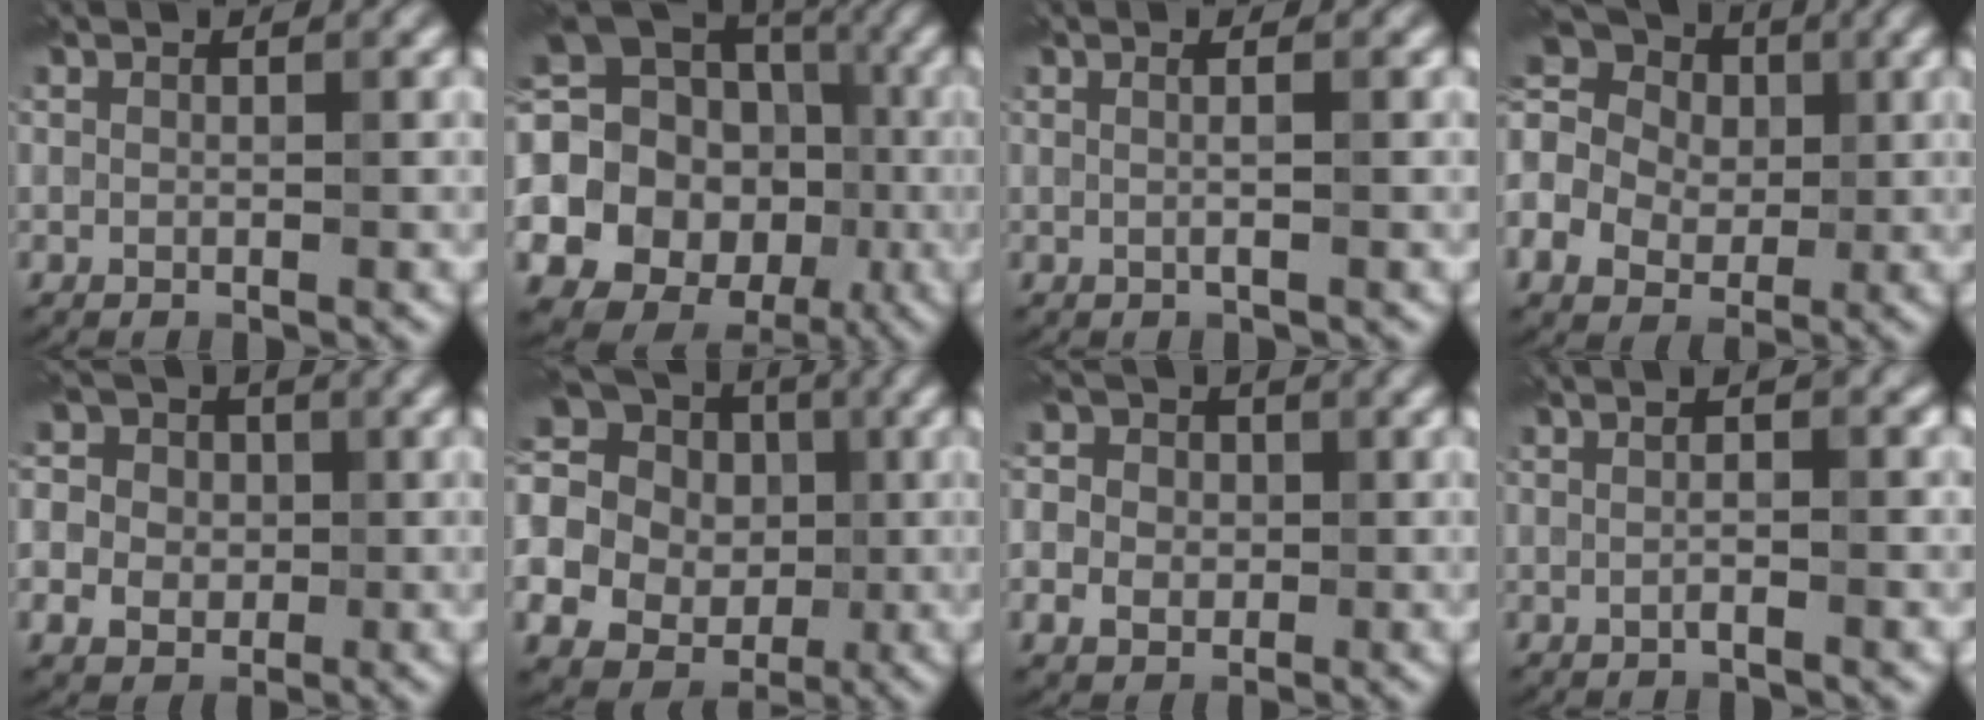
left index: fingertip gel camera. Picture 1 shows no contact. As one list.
[{"total": 23.1, "force": [-3.8, 21.3, 8.1], "torque": [-0.176, 0.000, -0.098]}, {"total": 2.0, "force": [0.3, 0.6, 1.8], "torque": [-0.021, -0.003, -0.009]}, {"total": 12.0, "force": [0.6, 10.2, 6.3], "torque": [-0.151, 0.028, -0.033]}, {"total": 7.5, "force": [1.4, 6.5, 3.4], "torque": [-0.061, 0.028, -0.010]}, {"total": 23.8, "force": [-1.7, 22.5, 7.6], "torque": [-0.181, -0.005, -0.083]}, {"total": 5.1, "force": [0.4, 4.5, 2.4], "torque": [-0.034, 0.014, -0.014]}, {"total": 2.6, "force": [0.3, 0.8, 2.4], "torque": [-0.016, -0.005, -0.012]}]